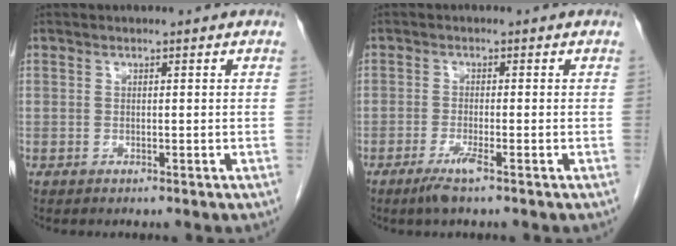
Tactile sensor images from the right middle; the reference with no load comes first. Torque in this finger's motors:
{"motor_torque": [0.68, -0.47, 0.15, 0.04]}